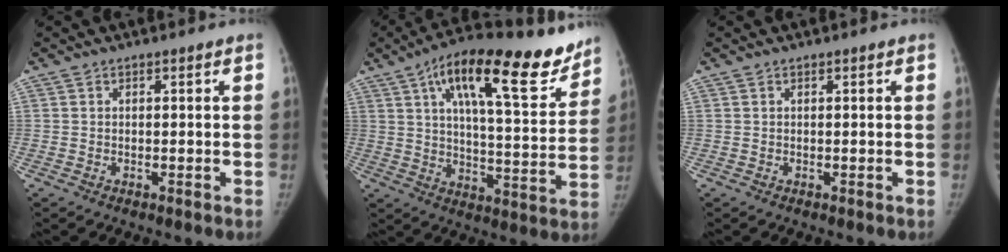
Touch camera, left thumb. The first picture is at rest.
{"total": 22.7, "force": [13.9, 7.6, 16.2], "torque": [-0.205, -0.039, 0.209]}
{"total": 0.0}